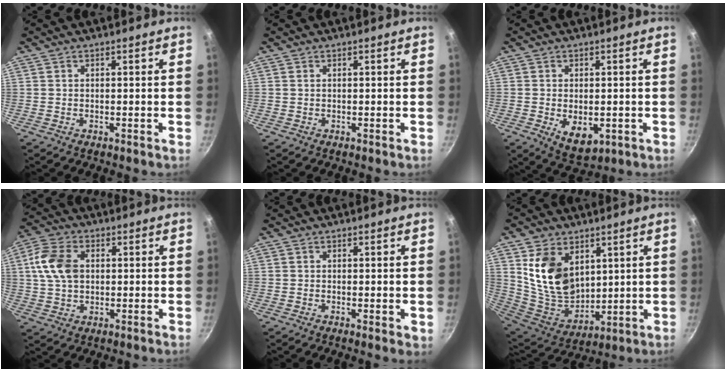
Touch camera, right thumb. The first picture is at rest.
{"total": 0.0}
{"total": 7.0, "force": [-1.3, 4.3, 5.4], "torque": [-0.072, -0.012, -0.006]}
{"total": 9.8, "force": [1.6, 6.7, 7.0], "torque": [-0.127, 0.012, 0.023]}
{"total": 1.7, "force": [-0.1, 0.7, 1.6], "torque": [-0.021, -0.006, -0.003]}
{"total": 15.5, "force": [5.5, 10.9, 9.5], "torque": [-0.143, -0.047, 0.124]}